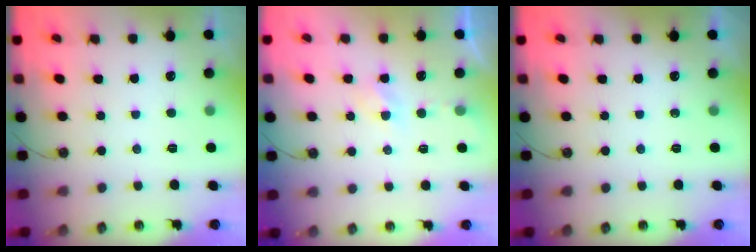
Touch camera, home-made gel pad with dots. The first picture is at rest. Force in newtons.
{"total": 3.3, "press": 3.3, "slide": 0.5}
{"total": 0.0}